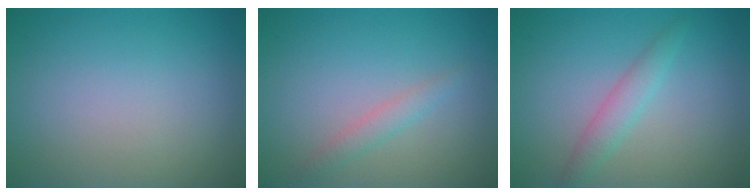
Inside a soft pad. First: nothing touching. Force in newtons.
{"total": 1.0, "press": 1.0, "slide": 0.1}
{"total": 2.0, "press": 2.0, "slide": 0.0}